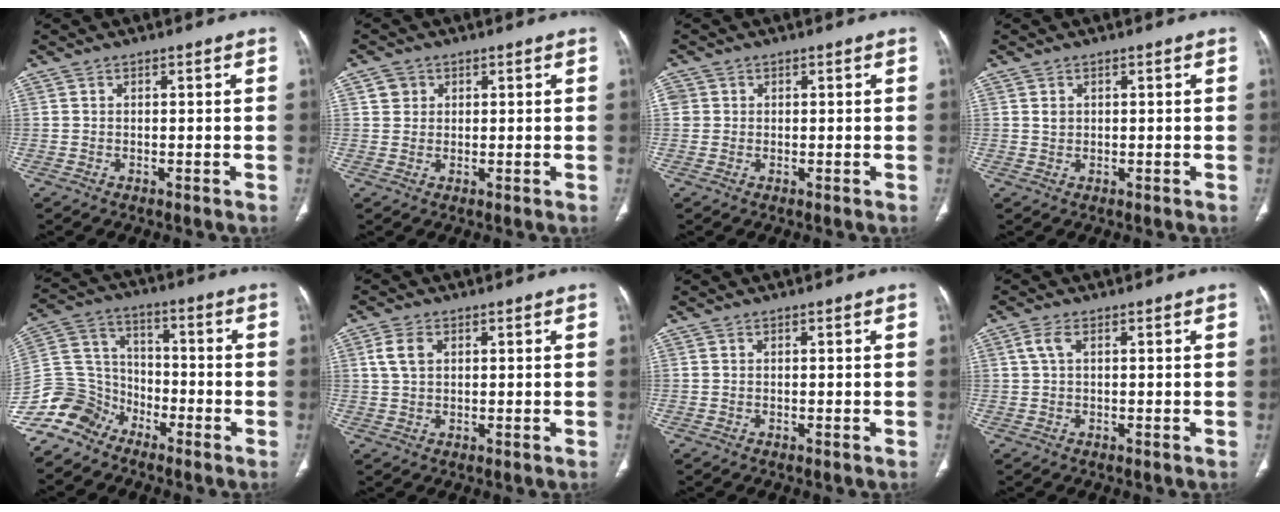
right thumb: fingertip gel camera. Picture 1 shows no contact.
{"total": 2.6, "force": [0.9, 2.4, 0.5], "torque": [0.006, -0.004, 0.013]}
{"total": 2.2, "force": [0.3, 2.1, 0.5], "torque": [0.002, 0.006, 0.008]}
{"total": 1.7, "force": [0.5, 1.3, 0.8], "torque": [-0.010, -0.004, 0.013]}
{"total": 11.7, "force": [-8.7, 7.4, 2.5], "torque": [-0.039, 0.069, -0.176]}
{"total": 4.1, "force": [1.3, 2.7, 2.8], "torque": [-0.059, 0.006, 0.028]}
{"total": 0.0}
{"total": 2.4, "force": [0.7, 1.2, 2.0], "torque": [-0.053, 0.011, 0.016]}